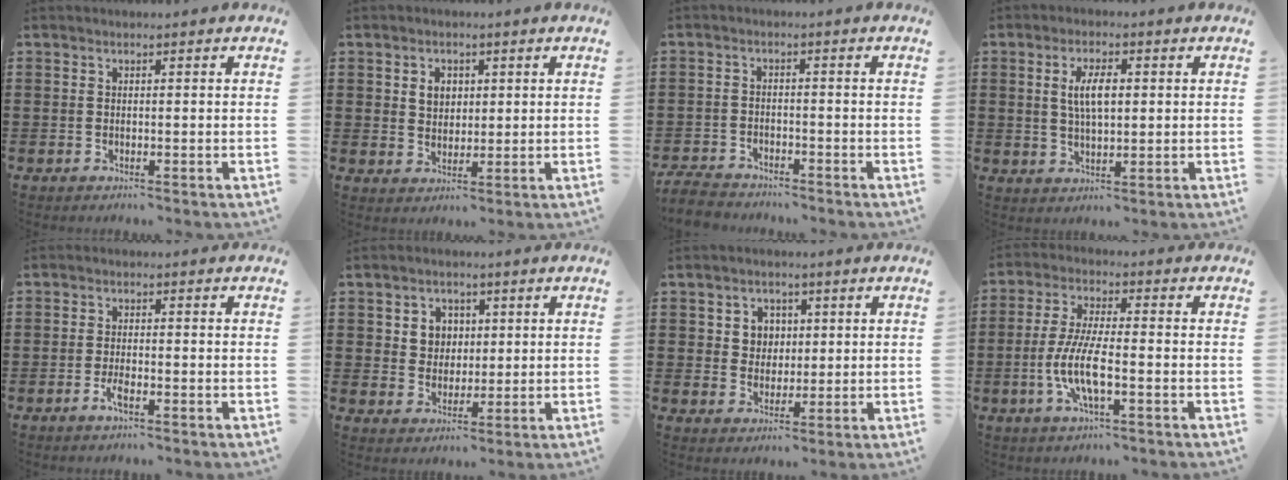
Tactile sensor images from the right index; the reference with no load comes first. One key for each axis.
{"total": 3.3, "fx": 1.0, "fy": 2.6, "fz": 1.7, "tx": -0.043, "ty": 0.010, "tz": 0.017}
{"total": 3.7, "fx": -3.6, "fy": 0.6, "fz": 0.6, "tx": -0.027, "ty": -0.004, "tz": -0.078}
{"total": 5.4, "fx": 1.0, "fy": 2.1, "fz": 4.9, "tx": -0.099, "ty": 0.009, "tz": 0.015}
{"total": 2.4, "fx": -1.3, "fy": 0.6, "fz": 2.0, "tx": -0.042, "ty": -0.004, "tz": -0.025}
{"total": 4.2, "fx": 1.2, "fy": 3.9, "fz": 1.1, "tx": -0.032, "ty": 0.010, "tz": 0.018}
{"total": 3.9, "fx": 1.1, "fy": 3.6, "fz": 1.1, "tx": -0.037, "ty": 0.013, "tz": 0.018}
{"total": 7.9, "fx": -2.6, "fy": 1.9, "fz": 7.2, "tx": -0.161, "ty": -0.015, "tz": -0.055}